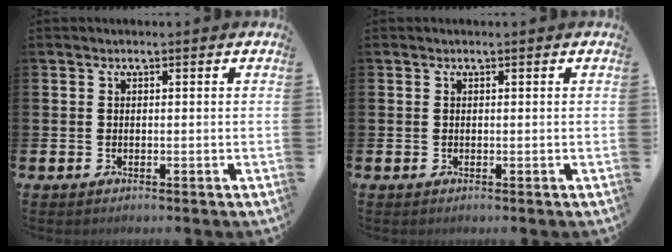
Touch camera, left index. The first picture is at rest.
{"total": 0.0}